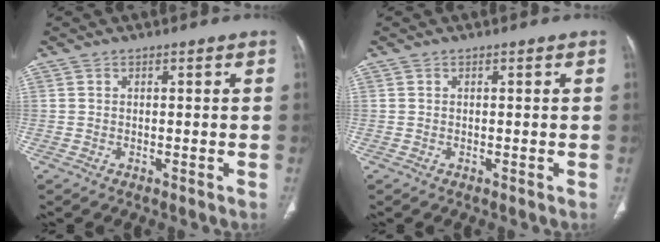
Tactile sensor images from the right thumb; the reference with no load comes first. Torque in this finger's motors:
{"motor_torque": [0.00, 0.00, -0.05, -0.05, 0.00]}